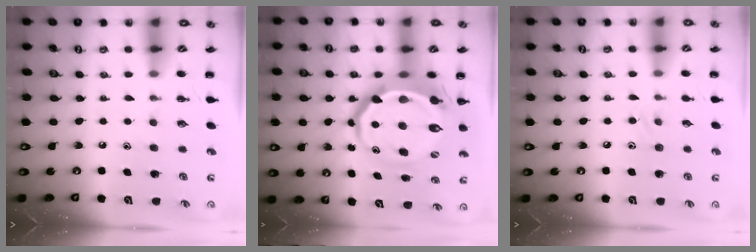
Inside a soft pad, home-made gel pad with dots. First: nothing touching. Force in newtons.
{"total": 13.8, "press": 13.5, "slide": 2.9}
{"total": 6.1, "press": 5.7, "slide": 2.0}